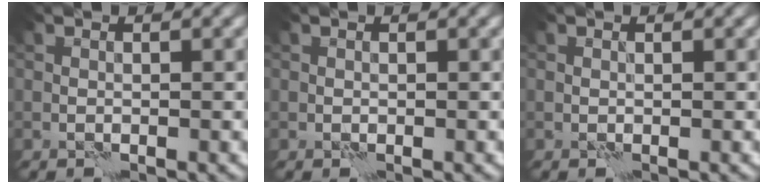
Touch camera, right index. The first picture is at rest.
{"total": 0.0}
{"total": 0.0}